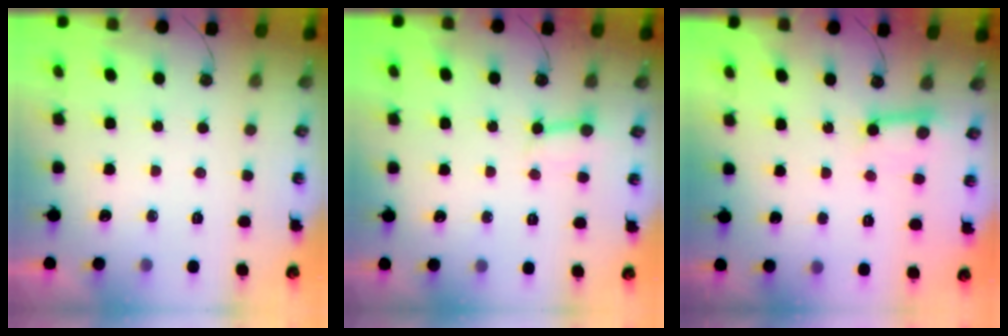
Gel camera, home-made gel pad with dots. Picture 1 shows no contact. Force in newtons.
{"total": 2.5, "press": 2.5, "slide": 0.0}
{"total": 8.6, "press": 8.5, "slide": 0.9}